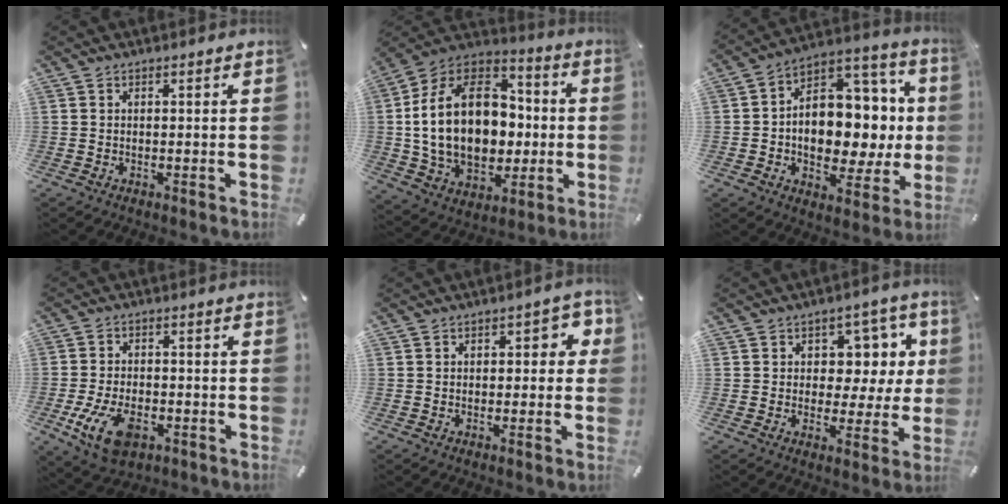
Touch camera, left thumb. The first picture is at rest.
{"total": 23.9, "force": [-0.6, 17.2, 16.5], "torque": [-0.329, 0.001, -0.003]}
{"total": 14.7, "force": [-0.7, 10.9, 9.9], "torque": [-0.139, -0.020, -0.007]}
{"total": 10.6, "force": [-4.0, 6.4, 7.4], "torque": [-0.156, 0.003, -0.073]}
{"total": 4.7, "force": [0.5, 3.1, 3.6], "torque": [-0.039, 0.000, -0.001]}
{"total": 9.5, "force": [3.2, 7.5, 4.8], "torque": [-0.051, -0.022, 0.054]}